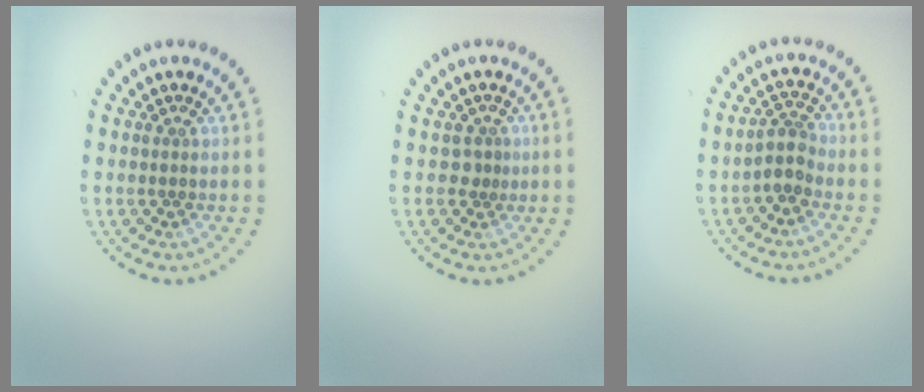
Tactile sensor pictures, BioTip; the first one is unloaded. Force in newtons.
{"total": 1.0, "press": 0.6, "slide": 0.8}
{"total": 2.2, "press": 1.7, "slide": 1.3}